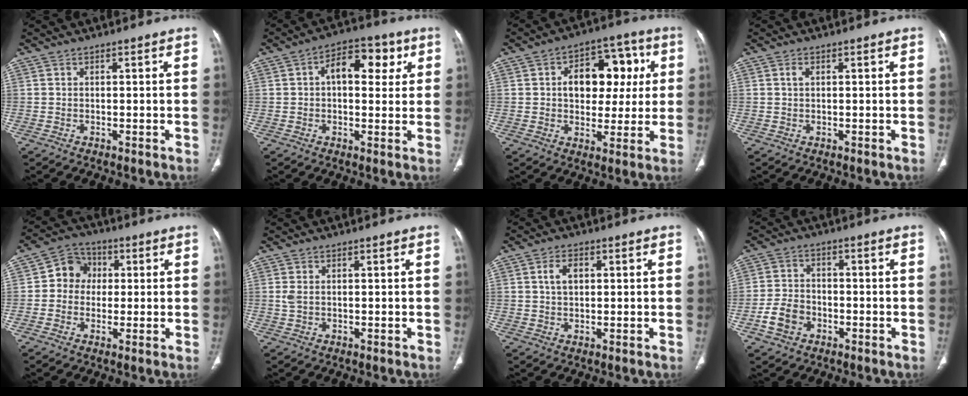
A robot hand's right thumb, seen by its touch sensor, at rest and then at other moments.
{"total": 9.4, "force": [2.6, 5.4, 7.2], "torque": [-0.075, 0.015, 0.033]}
{"total": 14.3, "force": [2.6, 9.9, 10.0], "torque": [-0.085, 0.021, 0.037]}
{"total": 1.1, "force": [0.3, 0.6, 0.8], "torque": [-0.014, 0.001, 0.005]}
{"total": 7.0, "force": [0.6, 6.3, 3.1], "torque": [-0.021, 0.015, -0.003]}
{"total": 1.2, "force": [0.2, 0.6, 1.0], "torque": [-0.030, 0.002, 0.010]}
{"total": 3.6, "force": [0.9, 2.3, 2.7], "torque": [-0.044, 0.004, 0.015]}
{"total": 6.3, "force": [-2.6, 4.7, 3.2], "torque": [-0.055, 0.020, -0.046]}